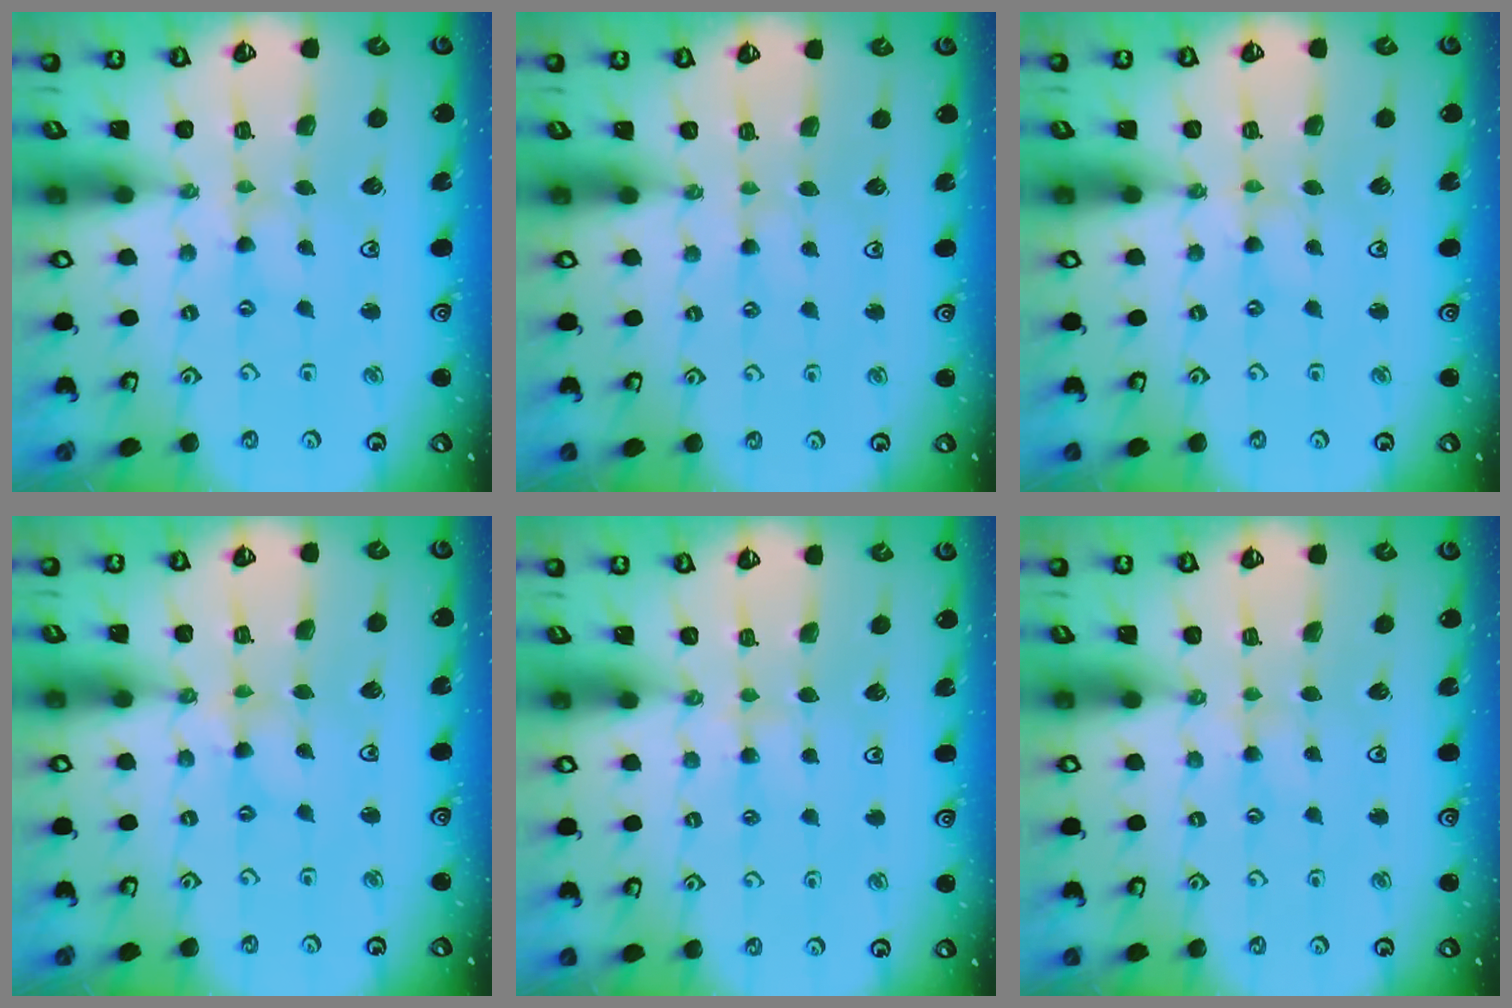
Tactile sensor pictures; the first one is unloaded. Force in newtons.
{"total": 1.0, "press": 1.0, "slide": 0.2}
{"total": 0.0}
{"total": 1.9, "press": 1.9, "slide": 0.3}
{"total": 2.5, "press": 2.5, "slide": 0.4}
{"total": 2.1, "press": 2.1, "slide": 0.4}